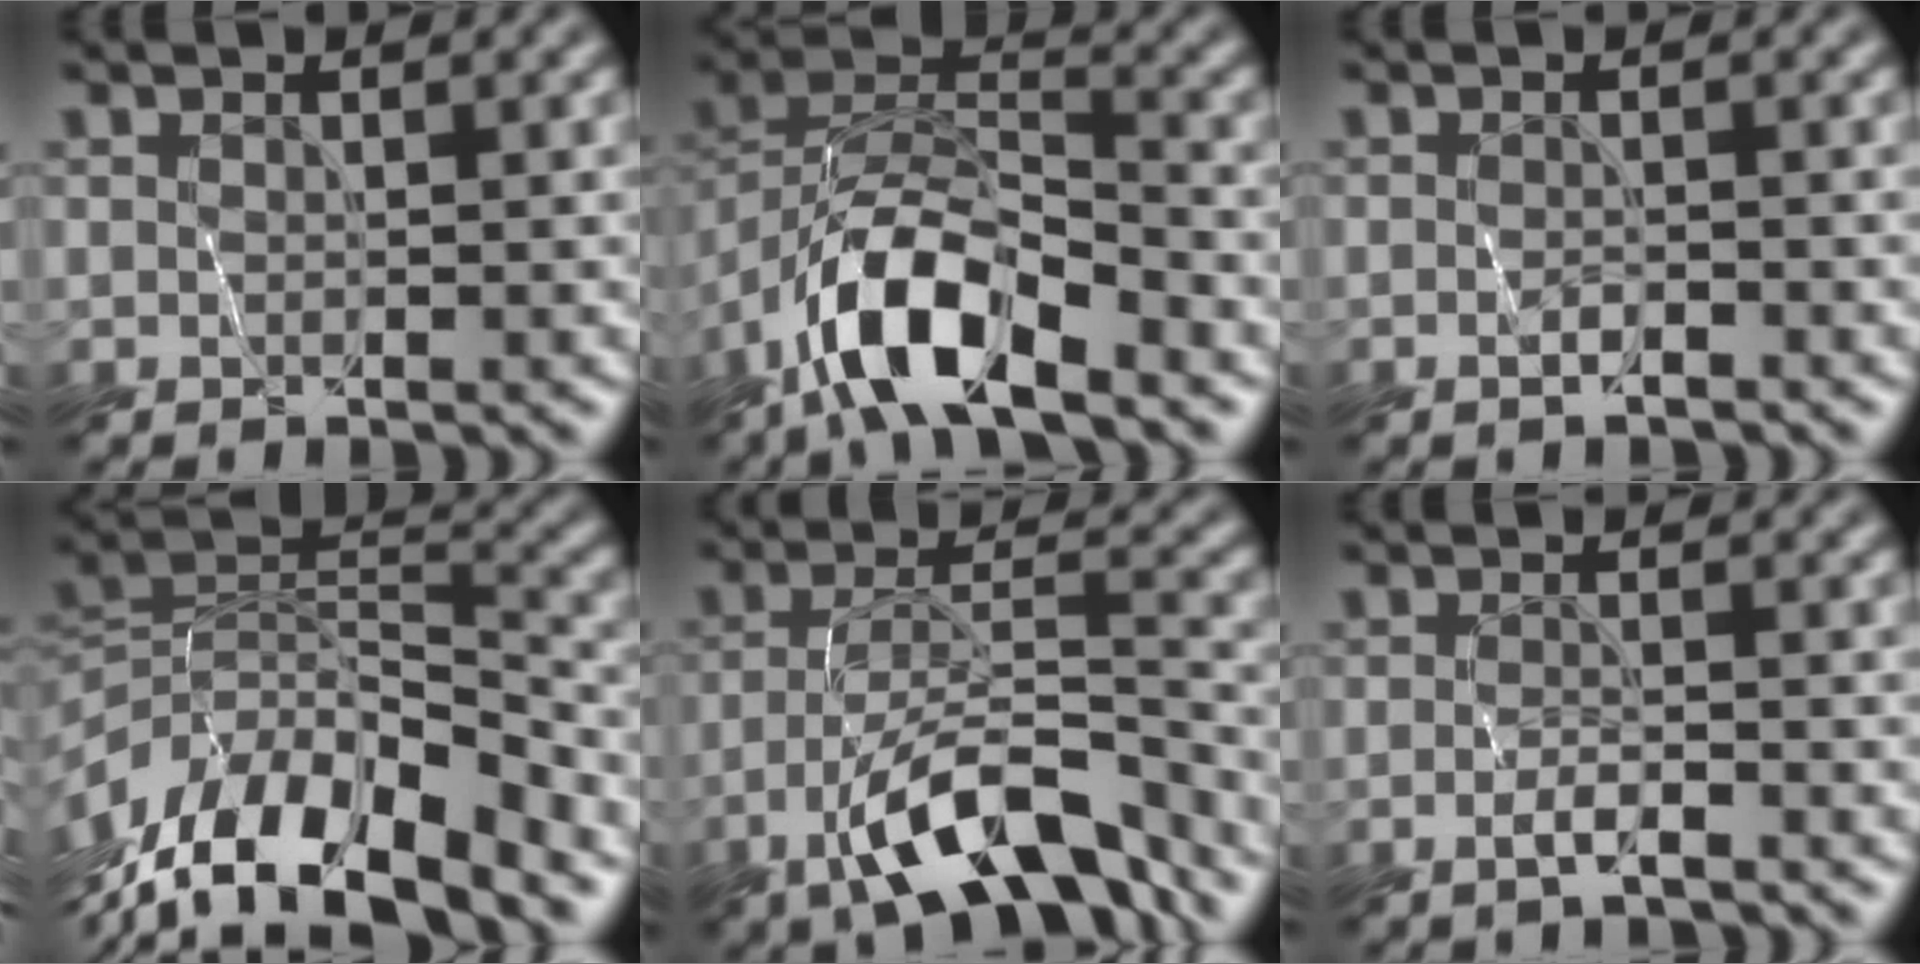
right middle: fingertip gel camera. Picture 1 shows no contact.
{"total": 8.7, "force": [-6.1, 2.6, 5.7], "torque": [-0.106, 0.011, -0.122]}
{"total": 1.1, "force": [-1.0, -0.1, 0.3], "torque": [-0.012, -0.002, -0.020]}
{"total": 12.5, "force": [-8.7, 4.5, 7.9], "torque": [-0.162, 0.007, -0.150]}
{"total": 9.1, "force": [-6.2, 2.4, 6.1], "torque": [-0.111, 0.002, -0.113]}
{"total": 1.6, "force": [-1.4, -0.4, 0.6], "torque": [-0.017, 0.000, -0.030]}